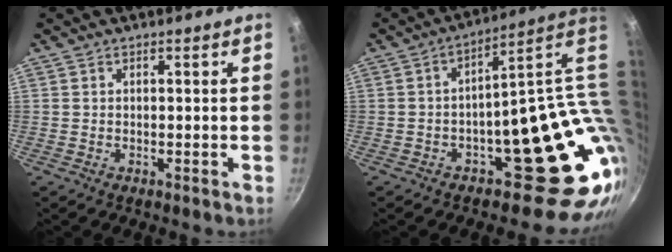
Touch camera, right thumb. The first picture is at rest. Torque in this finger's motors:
{"motor_torque": [2.53, 1.68, 1.81, -0.96, 0.36]}